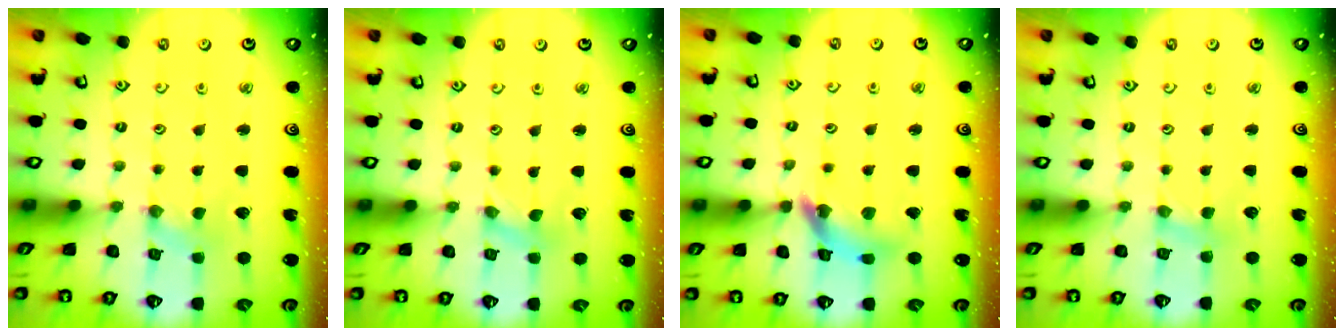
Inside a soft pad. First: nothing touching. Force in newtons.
{"total": 0.0}
{"total": 11.0, "press": 10.9, "slide": 1.3}
{"total": 2.8, "press": 2.8, "slide": 0.3}